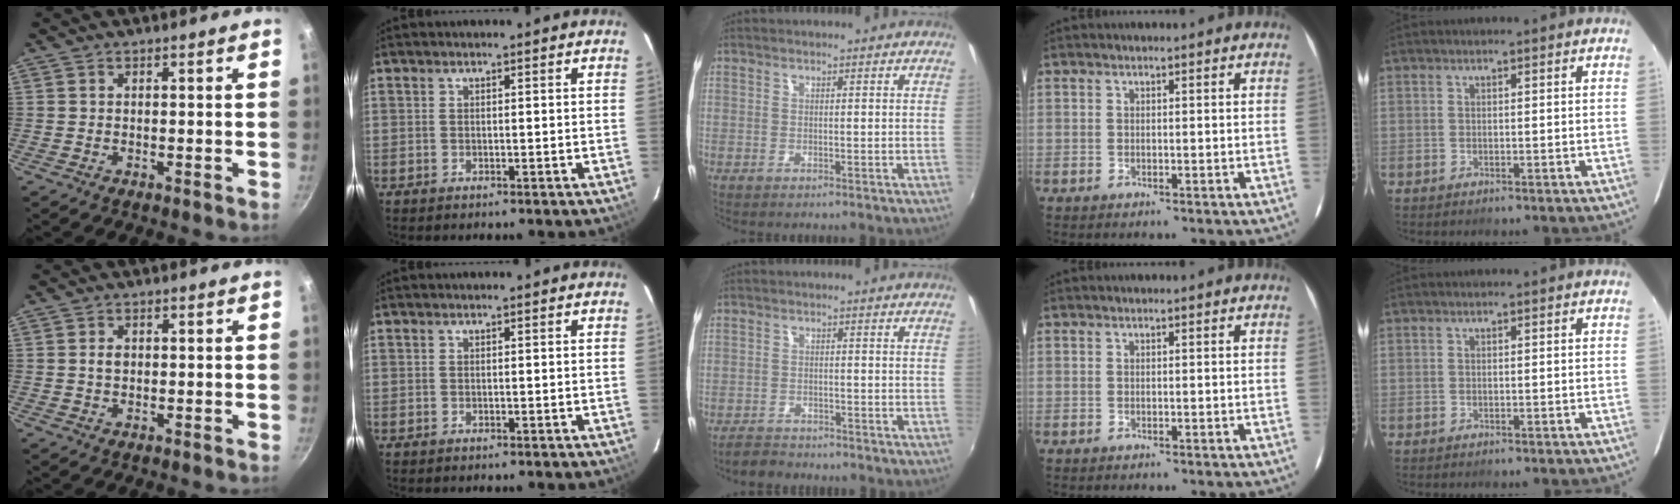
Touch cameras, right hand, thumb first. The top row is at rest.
{"thumb": {"total": 1.8, "force": [0.1, 1.3, 1.2], "torque": [-0.016, 0.004, 0.002]}, "middle": {"total": 3.6, "force": [-3.3, 1.3, 0.4], "torque": [-0.027, -0.003, -0.060]}}